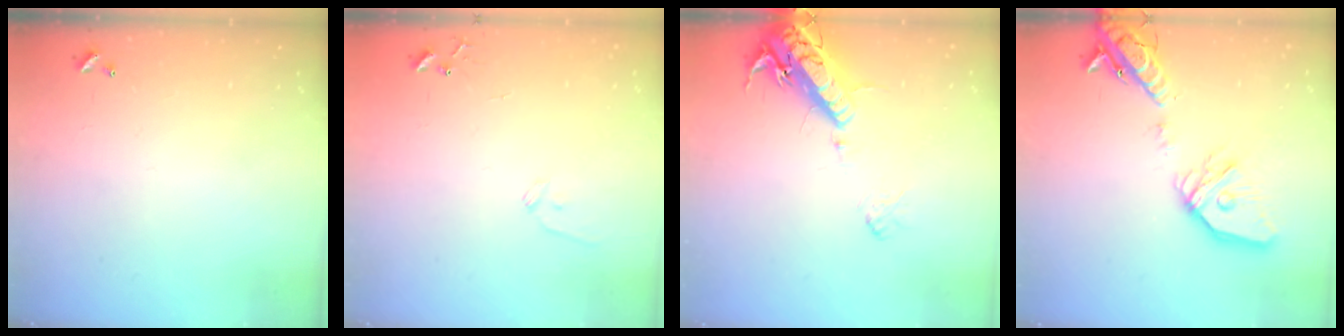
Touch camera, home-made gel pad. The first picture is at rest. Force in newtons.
{"total": 6.6, "press": 6.6, "slide": 0.6}
{"total": 16.4, "press": 15.9, "slide": 3.8}
{"total": 21.4, "press": 21.2, "slide": 3.5}